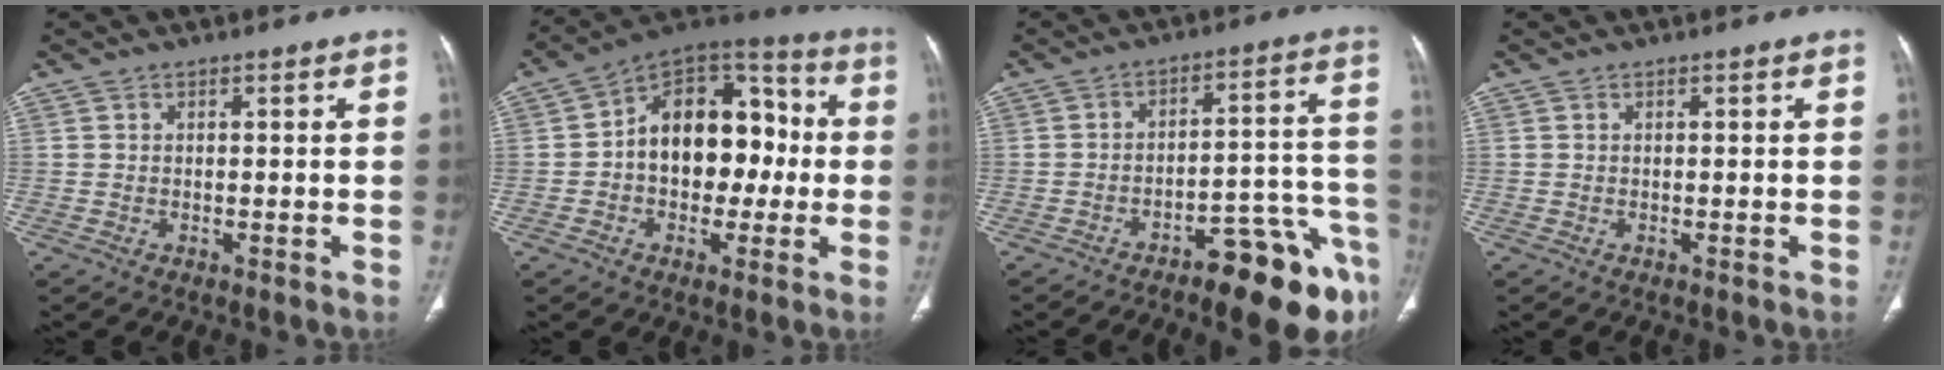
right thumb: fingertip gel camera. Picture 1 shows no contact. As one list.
[{"total": 17.8, "force": [-0.4, 12.2, 13.0], "torque": [-0.143, 0.050, -0.015]}, {"total": 16.4, "force": [-10.5, 4.1, 11.9], "torque": [-0.088, 0.081, -0.146]}, {"total": 0.0}]